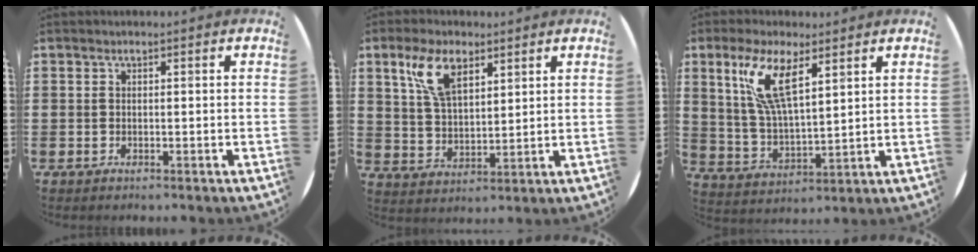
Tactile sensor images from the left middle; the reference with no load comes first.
{"total": 7.7, "force": [4.5, 3.4, 5.1], "torque": [-0.114, 0.009, 0.083]}
{"total": 9.4, "force": [5.6, 2.6, 7.1], "torque": [-0.154, -0.005, 0.100]}